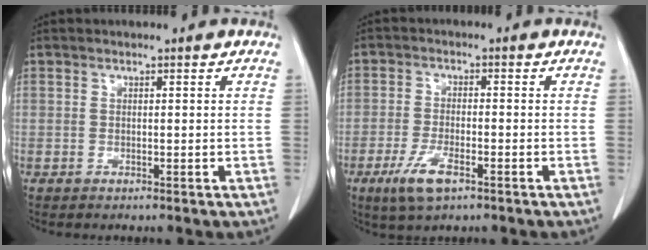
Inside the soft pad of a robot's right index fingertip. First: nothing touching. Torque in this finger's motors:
{"motor_torque": [-1.23, 0.15, -0.63, -0.14]}